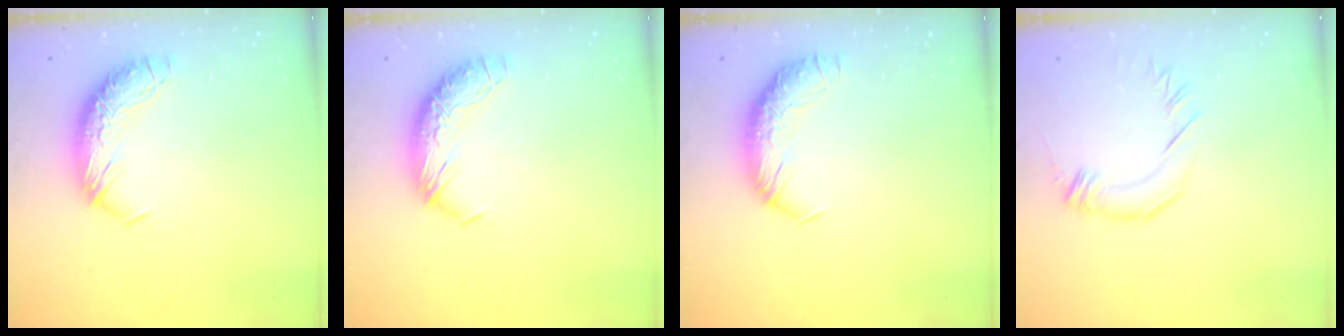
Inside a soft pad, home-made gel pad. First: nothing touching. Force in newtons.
{"total": 0.0}
{"total": 1.6, "press": 0.6, "slide": 1.5}
{"total": 1.9, "press": 1.9, "slide": 0.4}